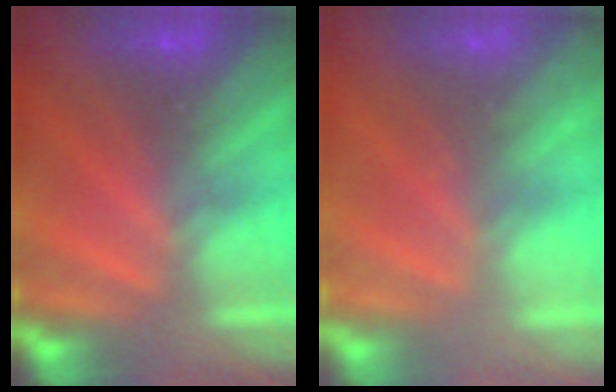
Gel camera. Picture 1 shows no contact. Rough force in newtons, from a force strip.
{"total": 2.3}